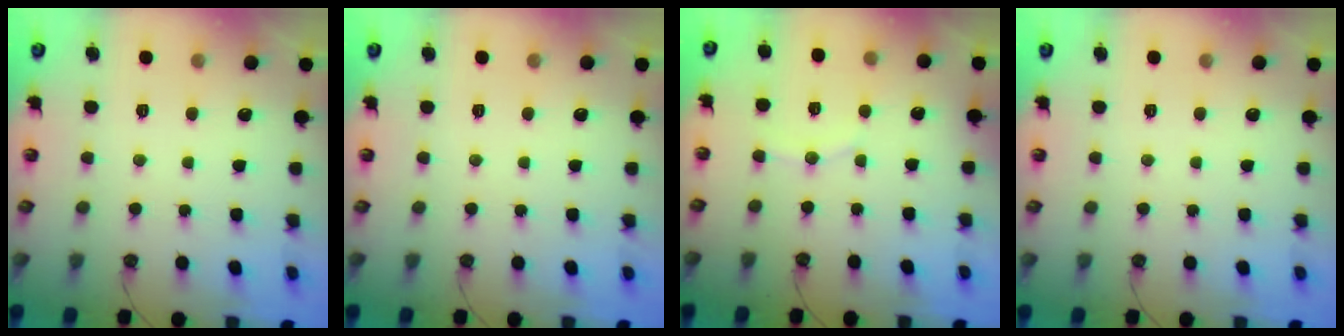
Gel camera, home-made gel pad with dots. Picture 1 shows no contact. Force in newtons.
{"total": 0.0}
{"total": 6.3, "press": 6.1, "slide": 1.5}
{"total": 0.0}